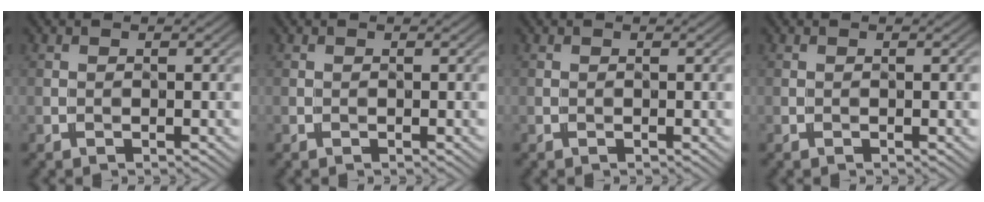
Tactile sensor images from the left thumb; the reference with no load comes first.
{"total": 0.0}
{"total": 0.0}
{"total": 0.0}